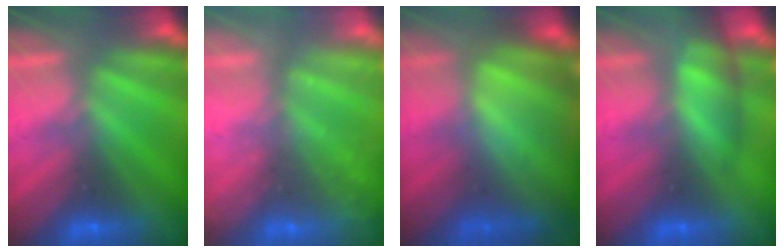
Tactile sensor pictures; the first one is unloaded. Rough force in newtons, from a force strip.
{"total": 2.5}
{"total": 10.8}
{"total": 5.3}